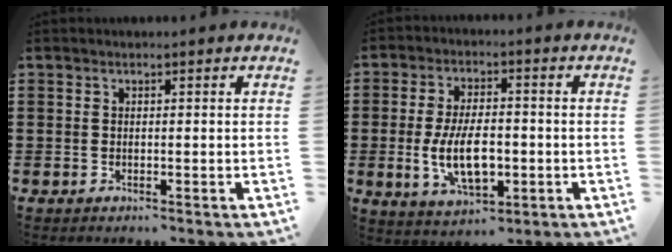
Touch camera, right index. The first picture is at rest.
{"total": 9.0, "force": [-1.5, 4.7, 7.6], "torque": [-0.155, -0.002, -0.032]}